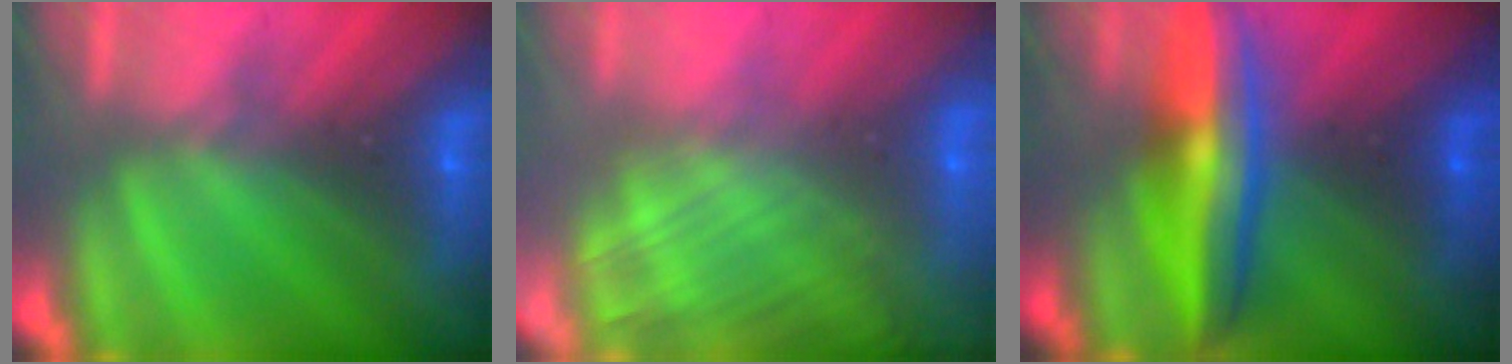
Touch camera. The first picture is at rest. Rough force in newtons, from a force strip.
{"total": 2.9}
{"total": 7.2}